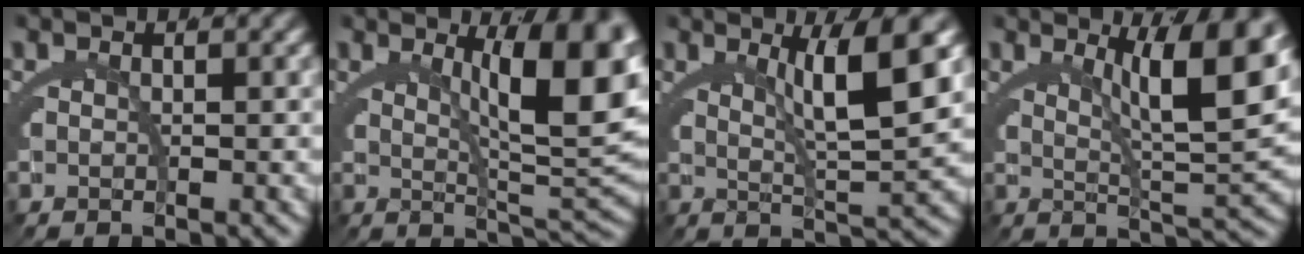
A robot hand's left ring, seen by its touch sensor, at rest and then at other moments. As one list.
[{"total": 10.4, "force": [3.1, 2.9, 9.6], "torque": [-0.106, 0.000, 0.051]}, {"total": 6.2, "force": [2.3, 0.8, 5.7], "torque": [-0.084, 0.000, 0.044]}, {"total": 8.4, "force": [3.1, 1.5, 7.6], "torque": [-0.100, 0.002, 0.054]}]